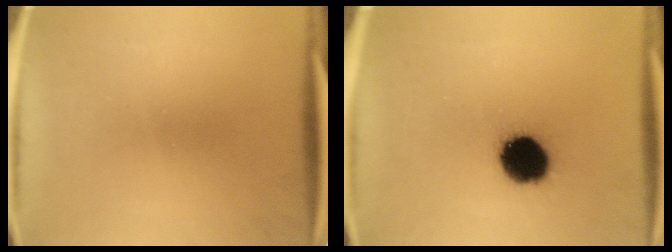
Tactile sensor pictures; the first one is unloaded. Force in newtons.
{"total": 14.6}